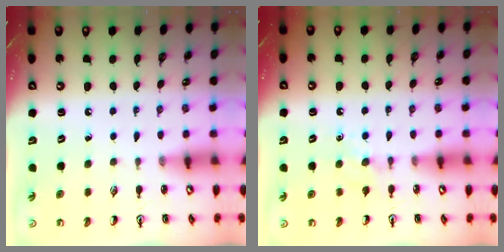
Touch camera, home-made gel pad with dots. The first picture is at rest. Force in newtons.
{"total": 4.1, "press": 4.0, "slide": 0.6}